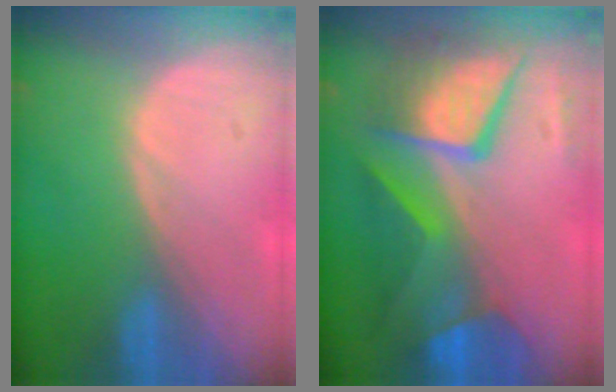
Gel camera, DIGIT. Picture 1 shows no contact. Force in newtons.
{"total": 11.3, "press": 11.3, "slide": 1.2}